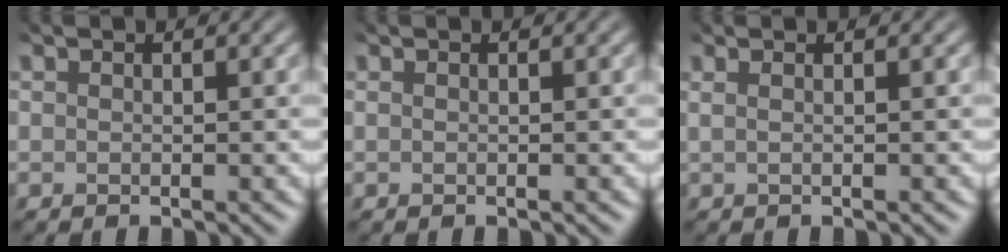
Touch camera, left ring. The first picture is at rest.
{"total": 0.0}
{"total": 1.3, "force": [0.5, 0.6, 1.1], "torque": [-0.009, 0.009, 0.001]}